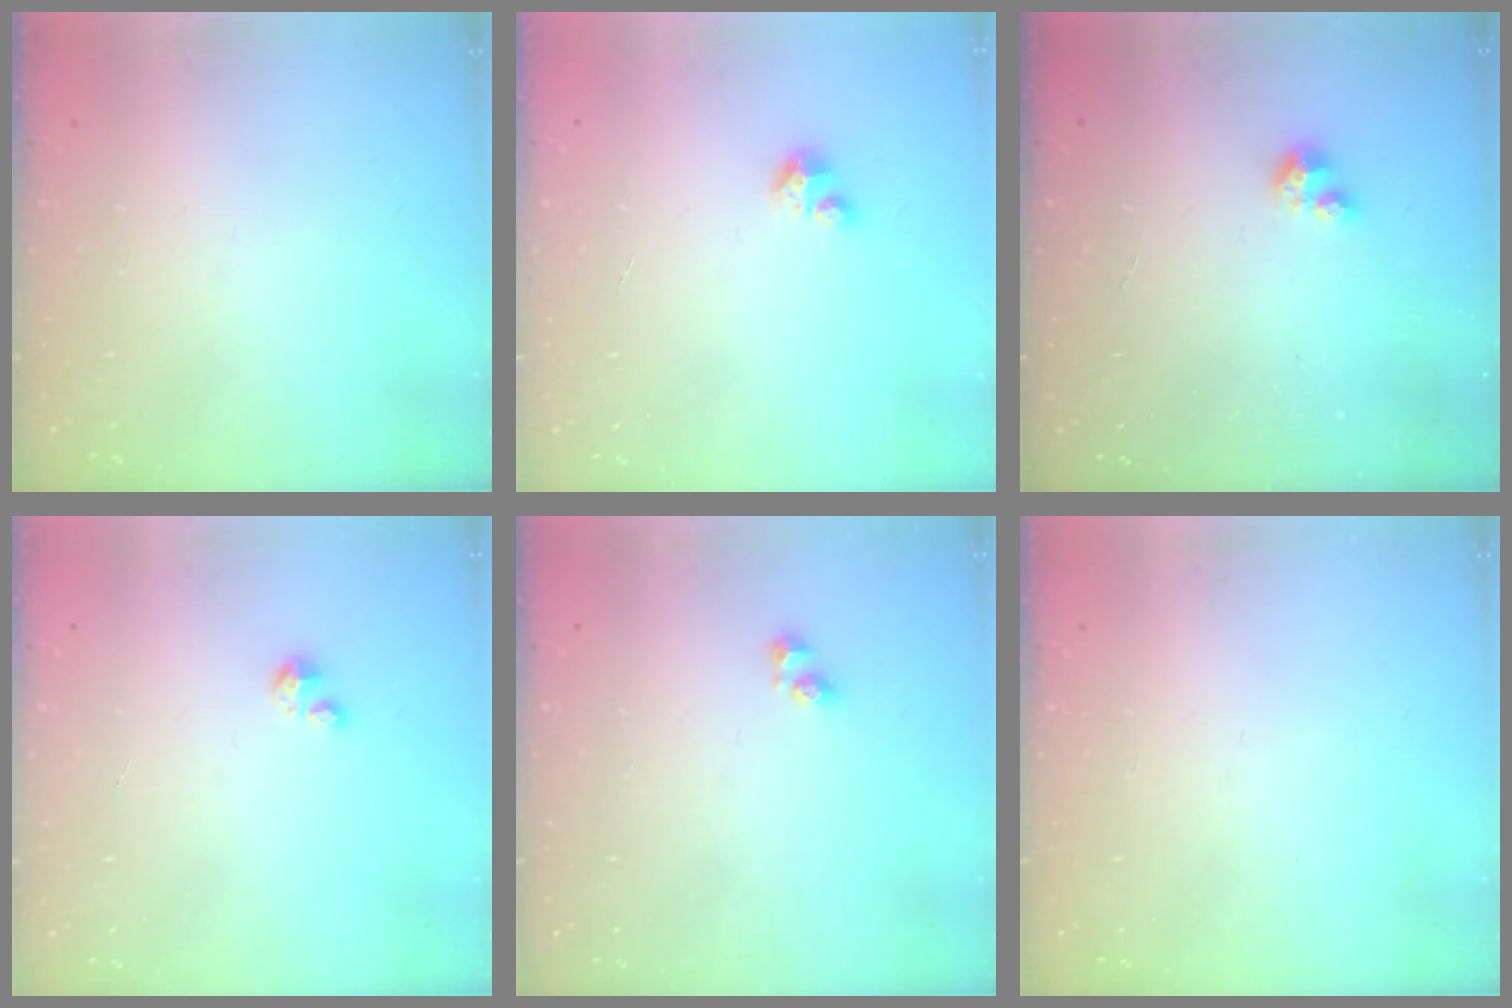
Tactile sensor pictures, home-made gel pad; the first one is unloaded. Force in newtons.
{"total": 2.8, "press": 2.8, "slide": 0.2}
{"total": 2.9, "press": 2.9, "slide": 0.2}
{"total": 1.2, "press": 1.2, "slide": 0.2}
{"total": 4.0, "press": 4.0, "slide": 0.3}
{"total": 0.0}